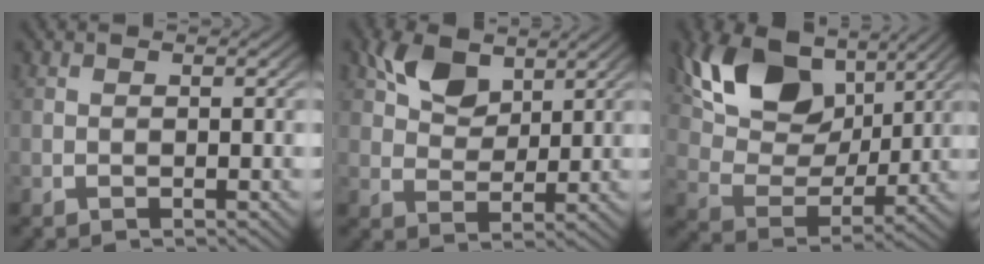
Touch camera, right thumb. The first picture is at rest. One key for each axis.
{"total": 5.0, "fx": 3.2, "fy": 2.6, "fz": 2.8, "tx": -0.059, "ty": -0.007, "tz": 0.065}
{"total": 11.5, "fx": 4.3, "fy": 7.0, "fz": 8.0, "tx": -0.166, "ty": -0.013, "tz": 0.079}